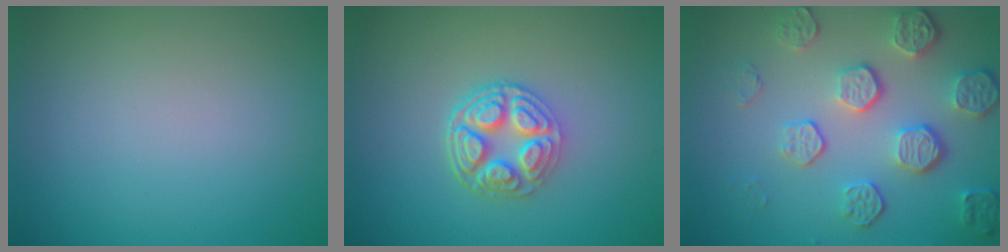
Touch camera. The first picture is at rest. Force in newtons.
{"total": 4.7, "press": 3.7, "slide": 2.8}
{"total": 5.4, "press": 4.1, "slide": 3.6}